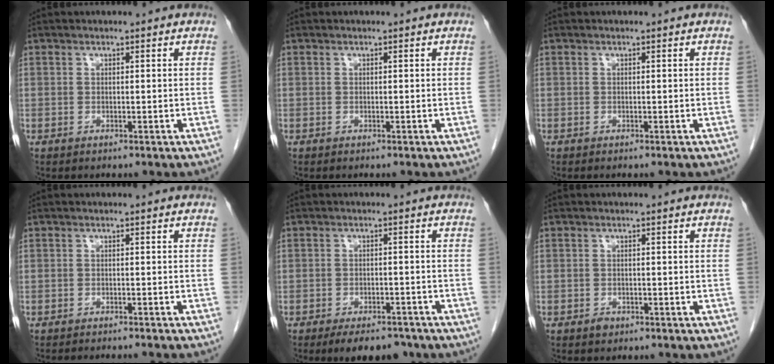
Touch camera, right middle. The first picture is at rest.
{"total": 0.0}
{"total": 0.0}
{"total": 4.4, "force": [-4.0, 0.0, 2.0], "torque": [-0.014, -0.004, -0.053]}
{"total": 6.6, "force": [-5.3, 2.7, 3.0], "torque": [-0.037, 0.000, -0.077]}
{"total": 1.0, "force": [-0.7, 0.6, 0.4], "torque": [-0.005, 0.002, -0.009]}